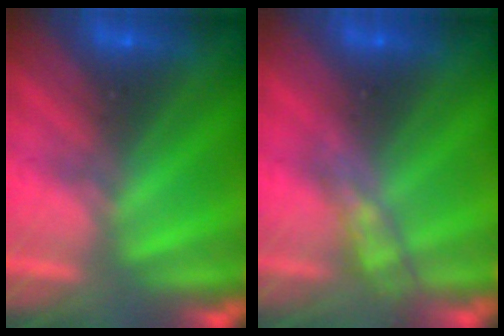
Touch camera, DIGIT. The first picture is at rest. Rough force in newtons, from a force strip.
{"total": 2.7}